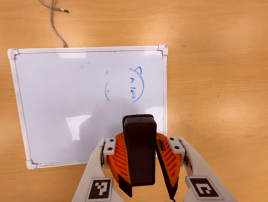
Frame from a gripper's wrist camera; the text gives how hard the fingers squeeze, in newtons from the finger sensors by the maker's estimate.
{"total": 9.9, "left": 9.6, "right": 10.1}